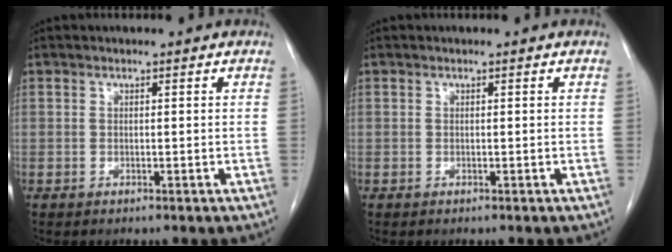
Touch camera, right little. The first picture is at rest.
{"total": 0.0}